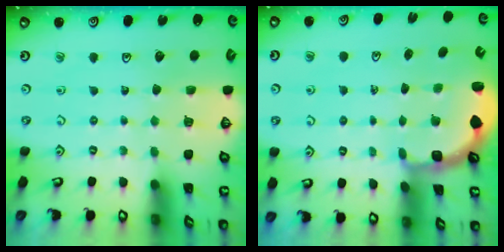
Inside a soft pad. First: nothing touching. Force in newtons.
{"total": 2.5, "press": 2.3, "slide": 1.1}